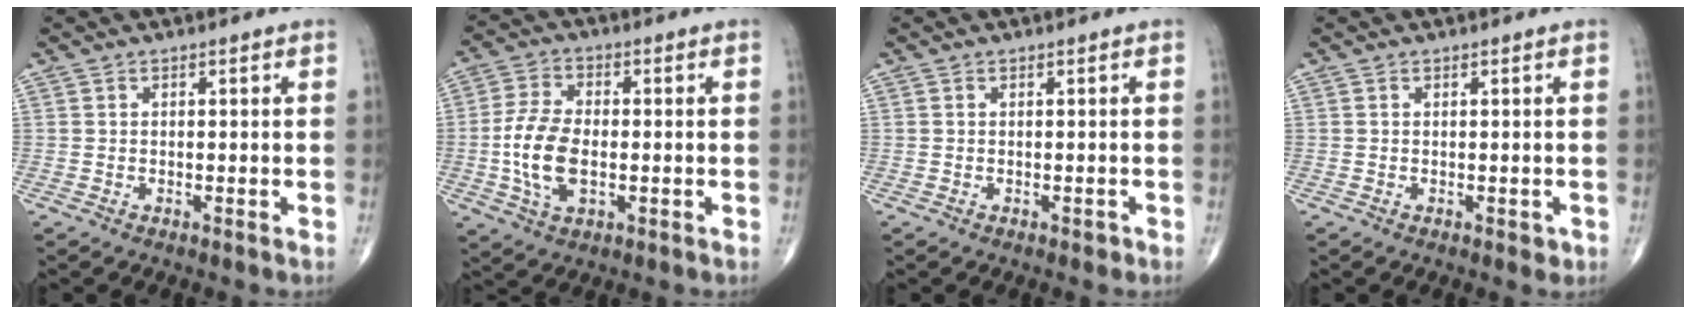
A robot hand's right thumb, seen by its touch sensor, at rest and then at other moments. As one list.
[{"total": 10.5, "force": [-1.3, 5.7, 8.6], "torque": [-0.176, 0.006, -0.026]}, {"total": 0.7, "force": [-0.3, 0.5, 0.5], "torque": [-0.003, 0.000, -0.004]}, {"total": 1.2, "force": [-0.1, 0.8, 0.9], "torque": [-0.008, -0.002, 0.000]}]